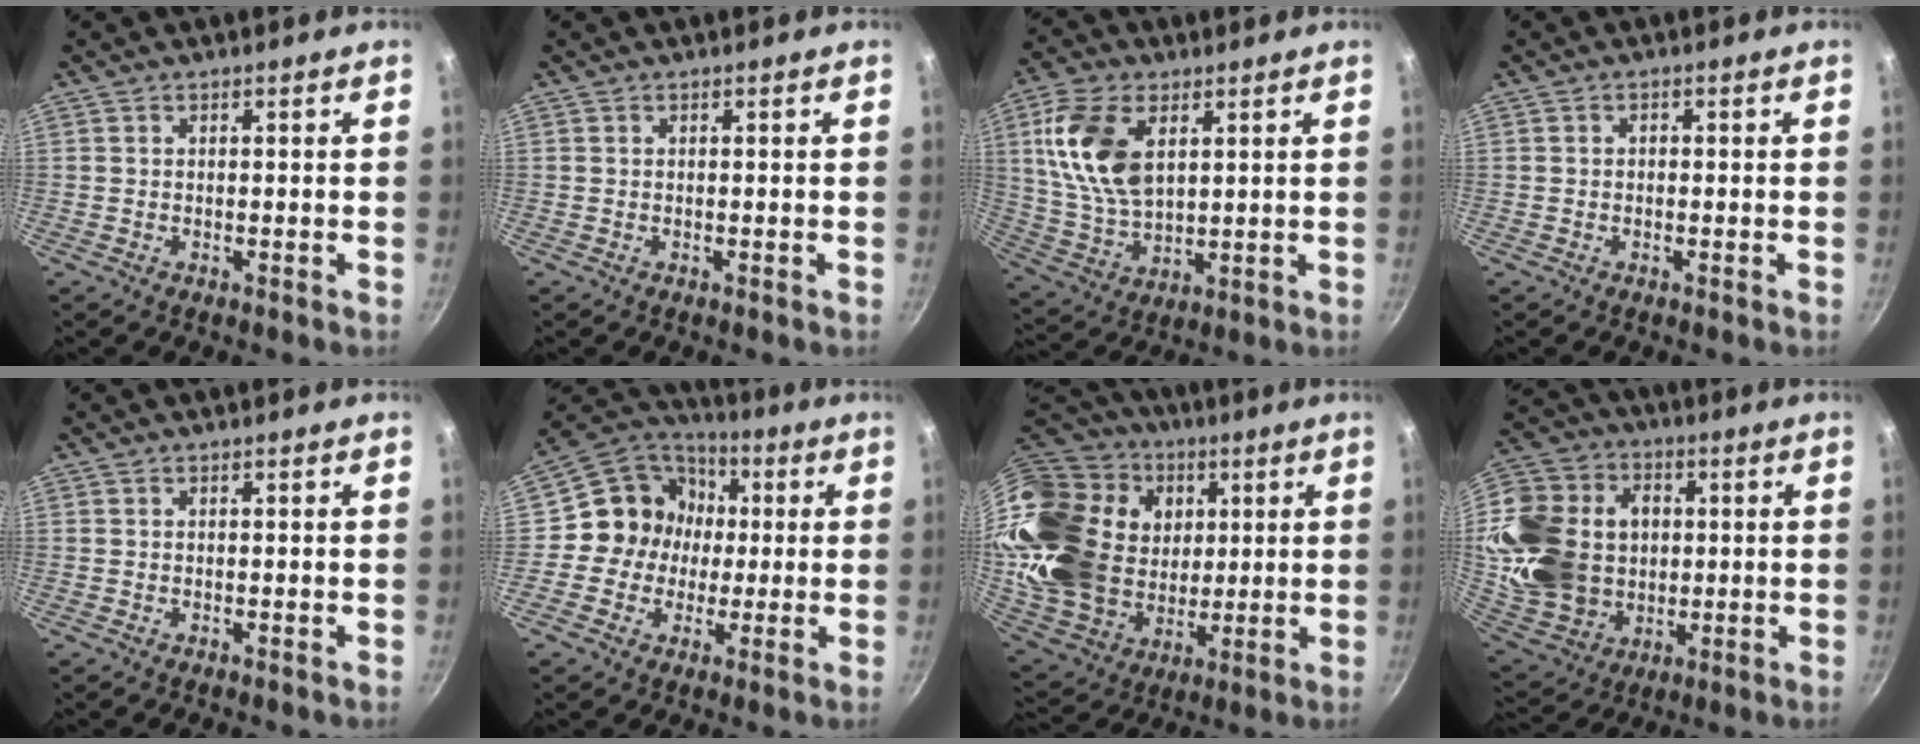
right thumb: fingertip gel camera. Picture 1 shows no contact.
{"total": 0.0}
{"total": 15.0, "force": [4.6, 8.8, 11.3], "torque": [-0.206, -0.012, 0.096]}
{"total": 0.8, "force": [-0.2, 0.7, 0.3], "torque": [-0.005, 0.003, -0.005]}
{"total": 0.0}
{"total": 13.0, "force": [0.5, 11.9, 5.3], "torque": [-0.051, 0.028, -0.011]}
{"total": 29.6, "force": [8.4, 22.9, 16.8], "torque": [-0.301, 0.000, 0.172]}
{"total": 23.9, "force": [1.5, 18.9, 14.6], "torque": [-0.269, 0.016, 0.040]}